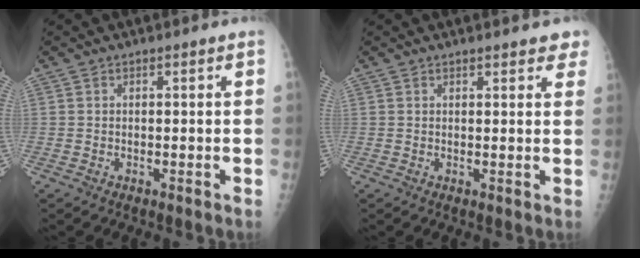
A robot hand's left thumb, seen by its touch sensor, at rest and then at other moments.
{"total": 4.4, "force": [3.5, 1.4, 2.3], "torque": [-0.001, -0.006, 0.035]}